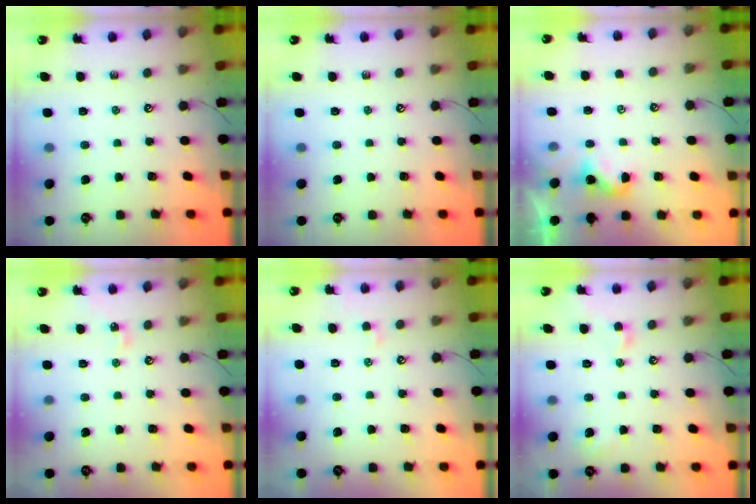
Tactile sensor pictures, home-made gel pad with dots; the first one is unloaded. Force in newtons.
{"total": 0.0}
{"total": 1.1, "press": 1.1, "slide": 0.3}
{"total": 2.0, "press": 2.0, "slide": 0.4}
{"total": 1.4, "press": 1.3, "slide": 0.3}
{"total": 2.3, "press": 2.2, "slide": 0.6}